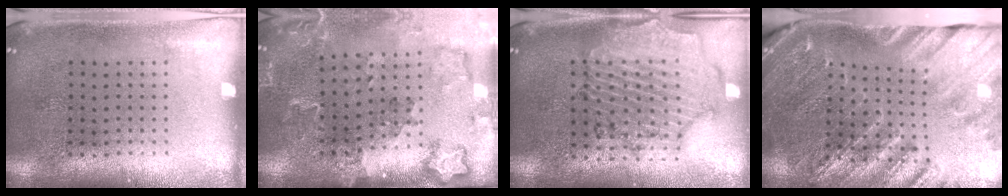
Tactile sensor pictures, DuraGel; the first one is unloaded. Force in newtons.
{"total": 1.8, "press": 1.8, "slide": 0.0}
{"total": 1.7, "press": 1.6, "slide": 0.3}
{"total": 3.0, "press": 3.0, "slide": 0.5}